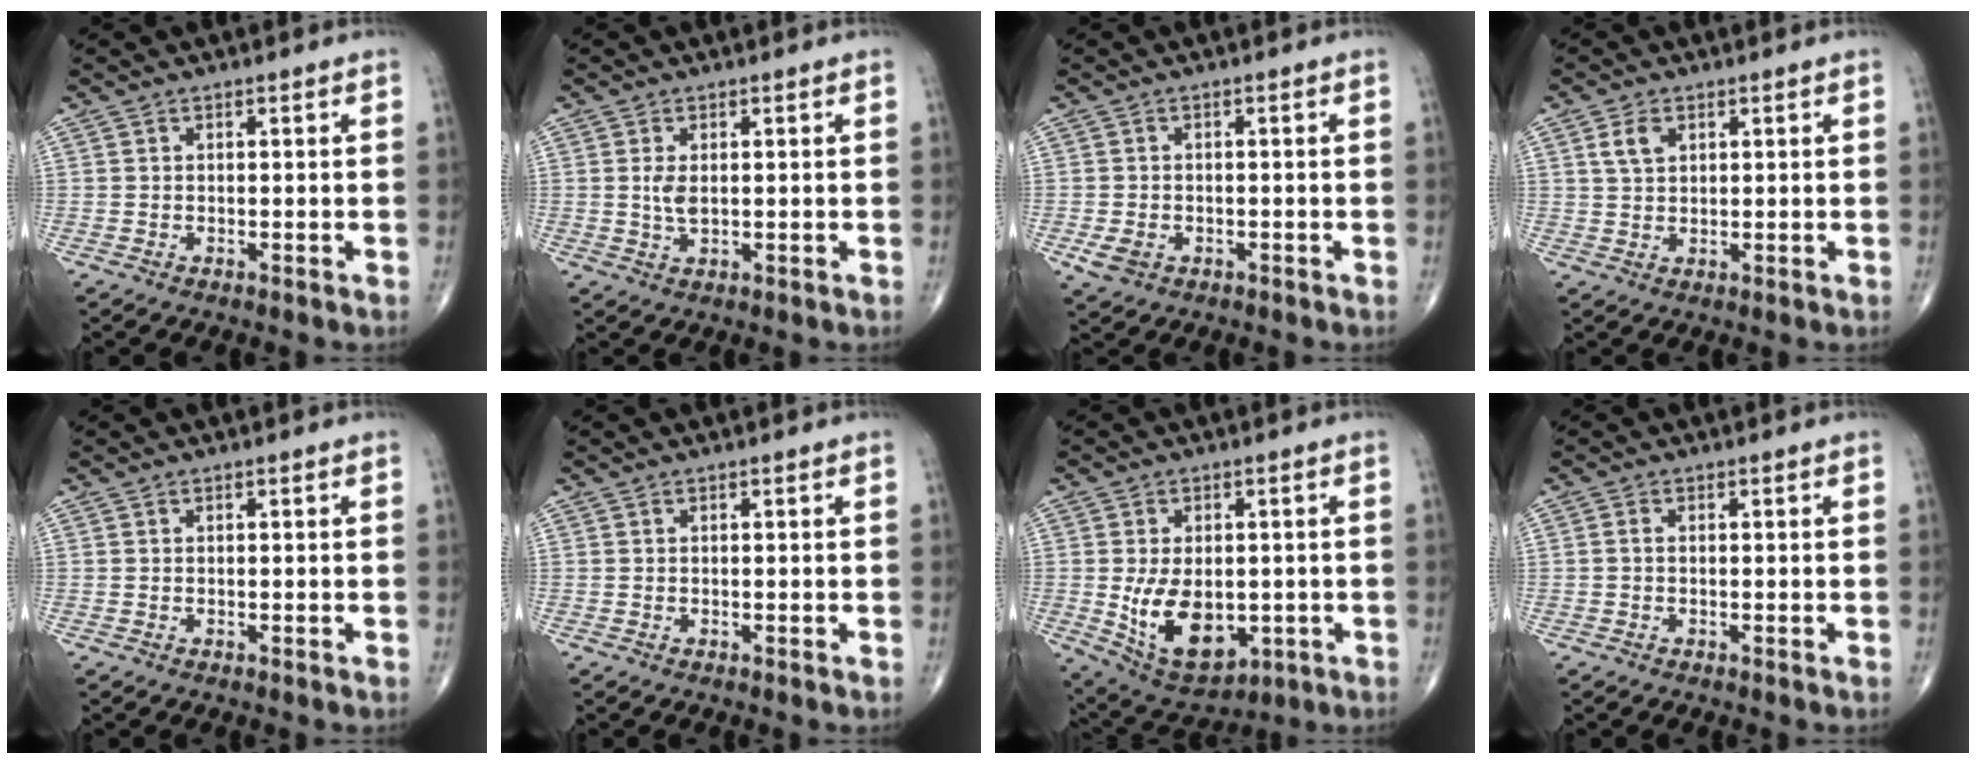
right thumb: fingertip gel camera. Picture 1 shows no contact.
{"total": 2.8, "force": [0.4, 1.3, 2.4], "torque": [-0.050, -0.005, 0.010]}
{"total": 3.4, "force": [-1.2, 2.5, 1.9], "torque": [-0.036, 0.000, -0.015]}
{"total": 3.7, "force": [1.6, 2.4, 2.4], "torque": [-0.040, -0.002, 0.034]}
{"total": 0.0}
{"total": 0.0}
{"total": 13.1, "force": [-1.9, 8.0, 10.2], "torque": [-0.148, -0.008, -0.006]}
{"total": 0.8, "force": [-0.1, 0.5, 0.6], "torque": [-0.010, 0.001, -0.006]}